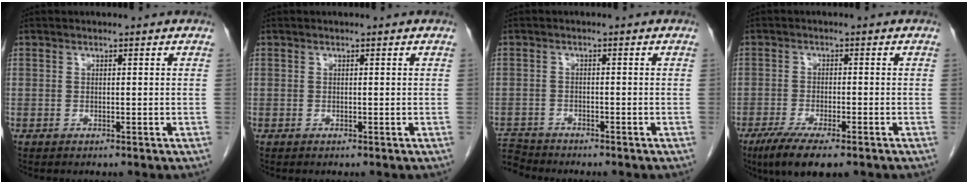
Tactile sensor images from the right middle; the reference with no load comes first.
{"total": 0.0}
{"total": 4.6, "force": [-4.5, 0.9, -0.3], "torque": [0.006, -0.007, -0.085]}
{"total": 8.2, "force": [-5.6, 1.7, 5.7], "torque": [-0.095, -0.018, -0.088]}